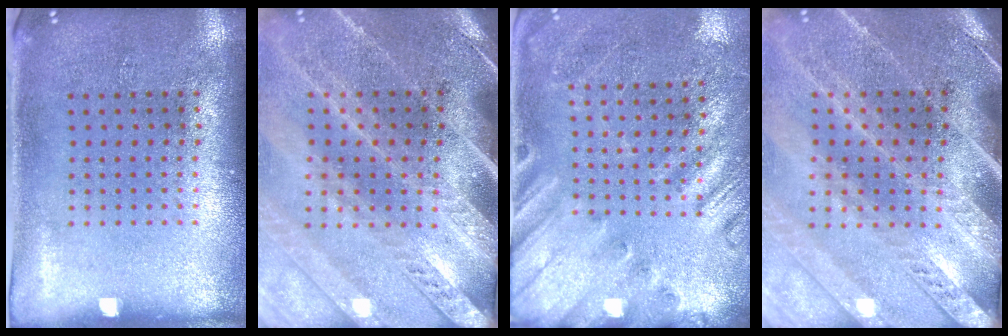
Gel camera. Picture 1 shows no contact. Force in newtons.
{"total": 3.3, "press": 2.8, "slide": 1.8}
{"total": 2.4, "press": 2.0, "slide": 1.3}
{"total": 3.3, "press": 2.8, "slide": 1.8}